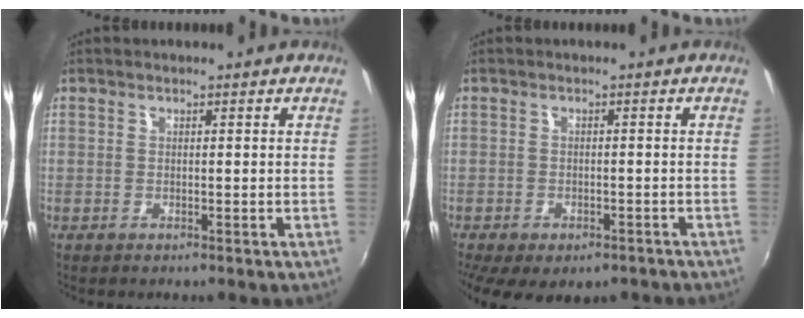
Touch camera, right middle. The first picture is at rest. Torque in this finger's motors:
{"motor_torque": [1.11, -1.03, 0.34, 0.12]}